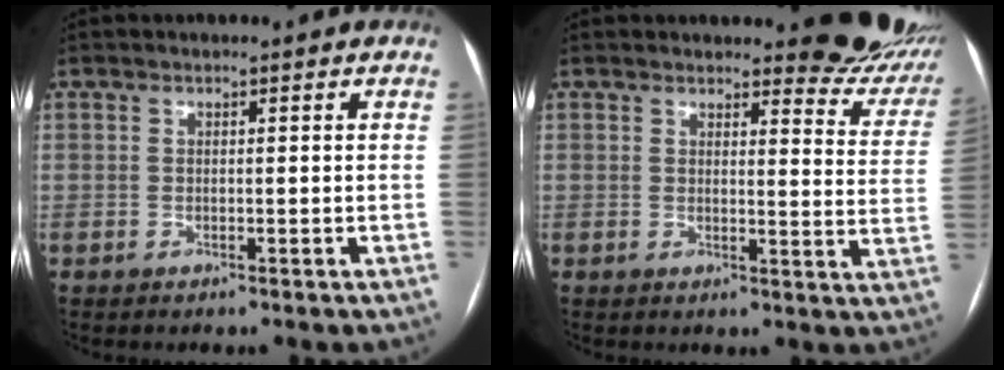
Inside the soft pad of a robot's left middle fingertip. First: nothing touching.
{"total": 11.4, "force": [10.6, 2.6, 3.3], "torque": [-0.009, -0.064, 0.092]}